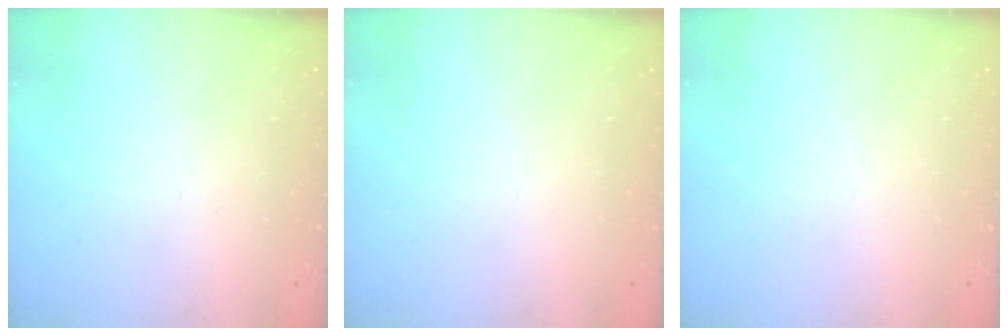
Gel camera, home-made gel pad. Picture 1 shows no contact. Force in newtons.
{"total": 0.0}
{"total": 0.0}